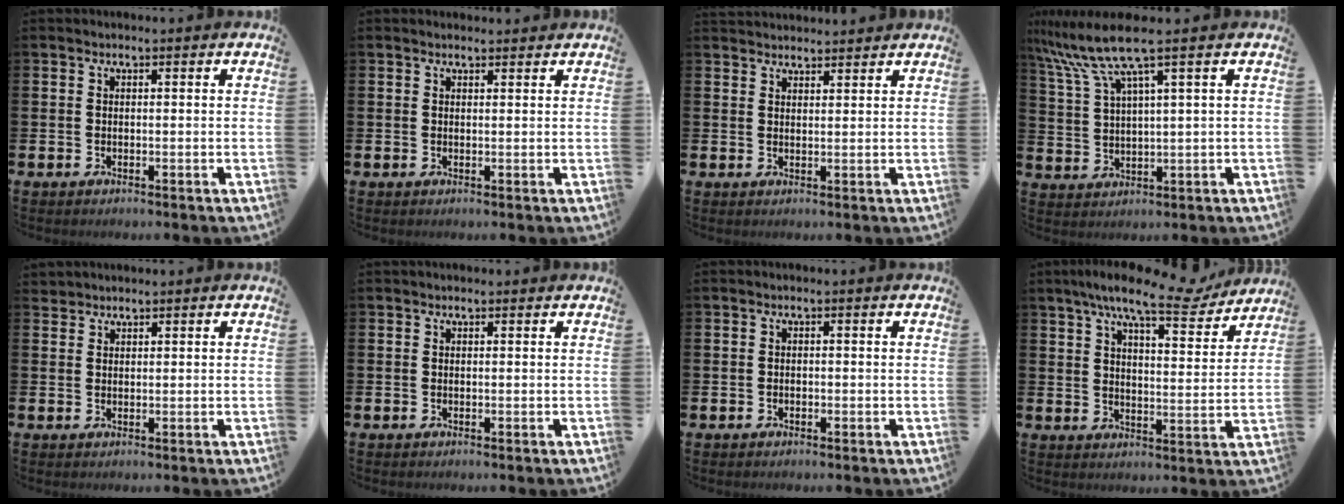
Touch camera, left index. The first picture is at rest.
{"total": 0.8, "force": [0.8, 0.2, 0.1], "torque": [0.007, -0.002, 0.012]}
{"total": 2.5, "force": [2.4, 0.4, -0.1], "torque": [-0.003, -0.010, 0.045]}
{"total": 5.9, "force": [5.3, 0.4, 2.5], "torque": [-0.067, -0.014, 0.099]}
{"total": 1.5, "force": [1.4, 0.5, -0.3], "torque": [0.011, -0.002, 0.024]}
{"total": 0.0}
{"total": 0.6, "force": [-0.3, 0.5, 0.3], "torque": [-0.010, 0.004, -0.007]}
{"total": 9.8, "force": [8.2, 1.7, 5.1], "torque": [-0.092, -0.042, 0.141]}